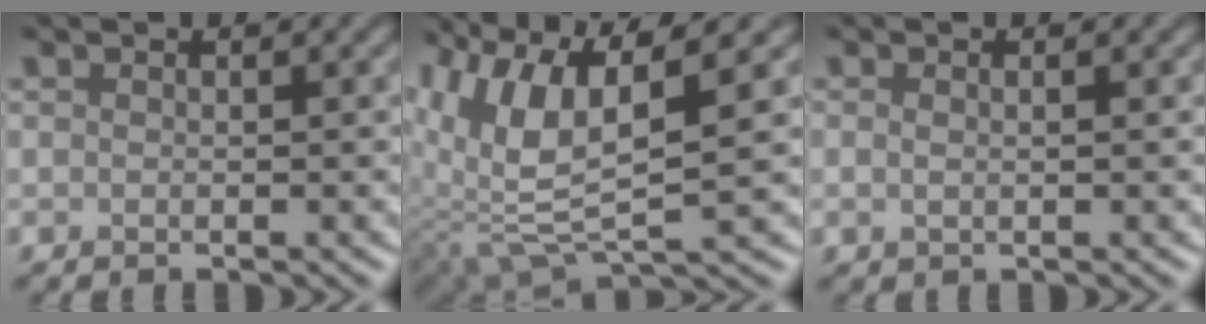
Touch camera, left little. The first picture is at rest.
{"total": 9.0, "force": [2.6, 3.2, 8.1], "torque": [-0.175, 0.000, 0.052]}
{"total": 0.8, "force": [0.1, 0.4, 0.7], "torque": [-0.016, -0.003, 0.004]}